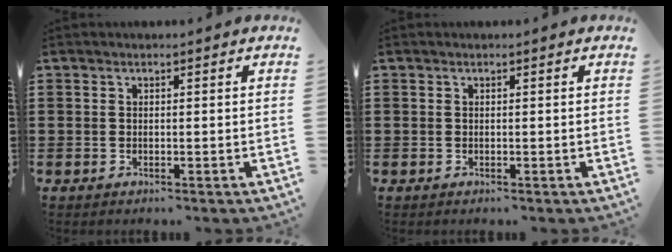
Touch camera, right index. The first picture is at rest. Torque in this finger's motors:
{"motor_torque": [0.01, 0.03, 0.03, 0.00]}